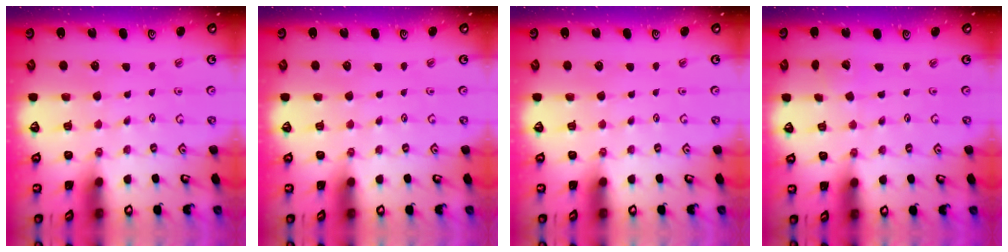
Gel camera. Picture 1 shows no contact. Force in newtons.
{"total": 0.0}
{"total": 0.0}
{"total": 1.4, "press": 1.4, "slide": 0.1}